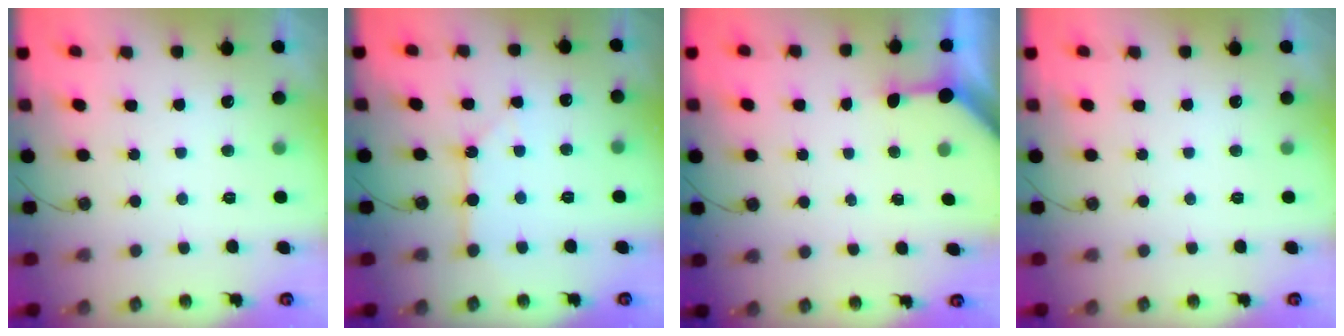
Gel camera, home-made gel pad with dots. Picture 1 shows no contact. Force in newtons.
{"total": 2.4, "press": 2.4, "slide": 0.4}
{"total": 3.4, "press": 3.3, "slide": 0.3}
{"total": 0.0}